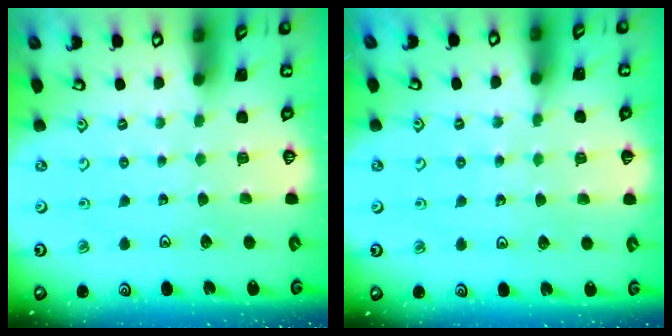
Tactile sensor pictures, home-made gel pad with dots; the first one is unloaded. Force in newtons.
{"total": 4.0, "press": 3.9, "slide": 0.9}